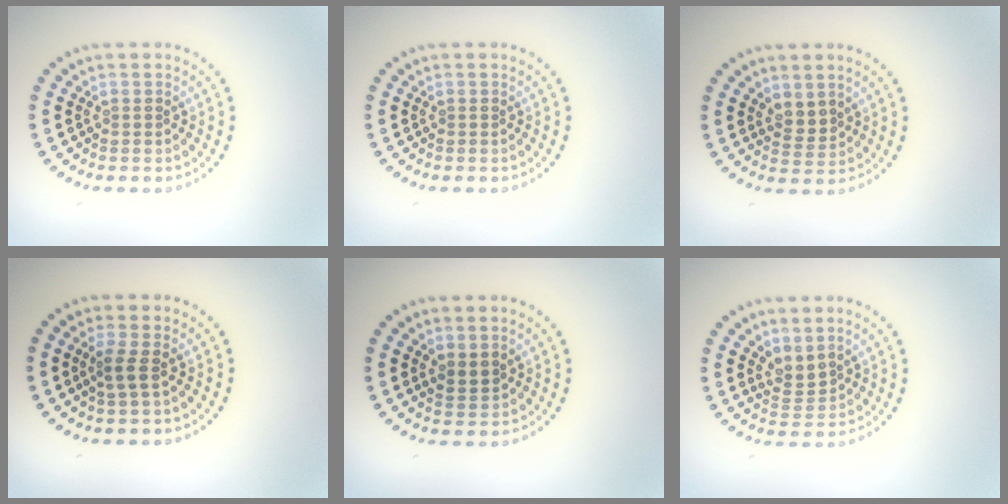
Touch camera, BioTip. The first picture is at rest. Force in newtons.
{"total": 0.0}
{"total": 1.7, "press": 1.3, "slide": 1.0}
{"total": 1.6, "press": 1.2, "slide": 1.0}
{"total": 1.5, "press": 1.3, "slide": 0.7}
{"total": 2.0, "press": 1.4, "slide": 1.4}